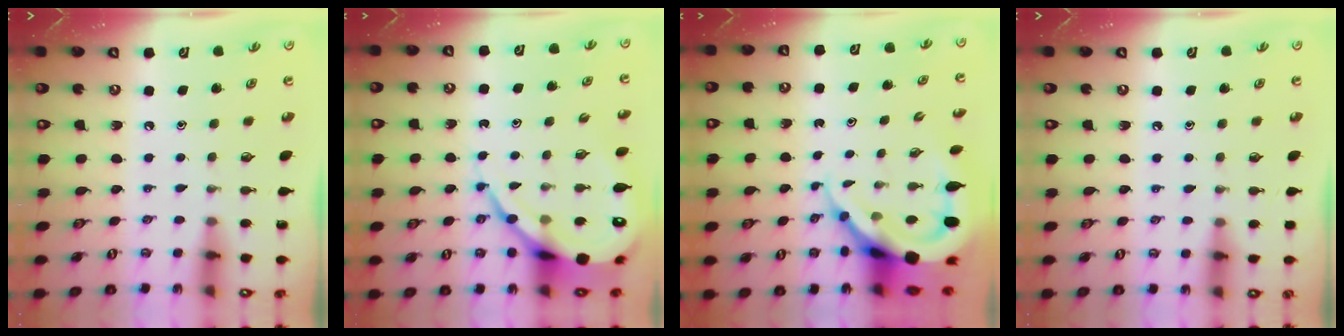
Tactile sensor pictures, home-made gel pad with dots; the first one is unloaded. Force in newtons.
{"total": 13.7, "press": 13.6, "slide": 1.5}
{"total": 11.8, "press": 11.7, "slide": 1.2}
{"total": 4.2, "press": 4.1, "slide": 0.6}